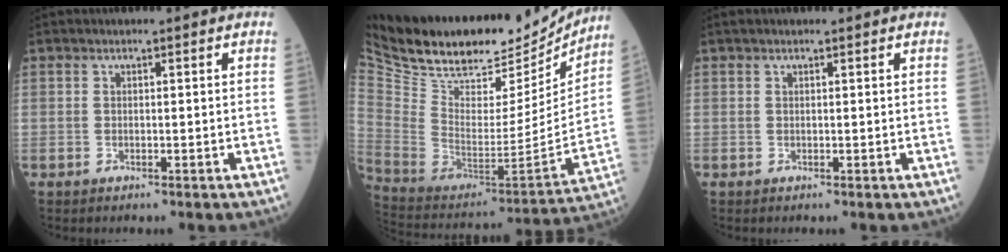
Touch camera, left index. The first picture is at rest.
{"total": 33.4, "force": [26.7, 12.6, 15.6], "torque": [-0.319, -0.004, 0.411]}
{"total": 1.5, "force": [1.4, 0.2, 0.6], "torque": [-0.009, 0.021, 0.020]}